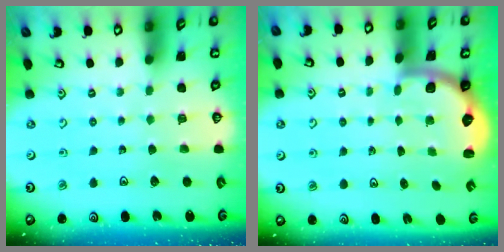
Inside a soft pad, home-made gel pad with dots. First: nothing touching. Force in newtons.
{"total": 2.1, "press": 1.9, "slide": 1.0}